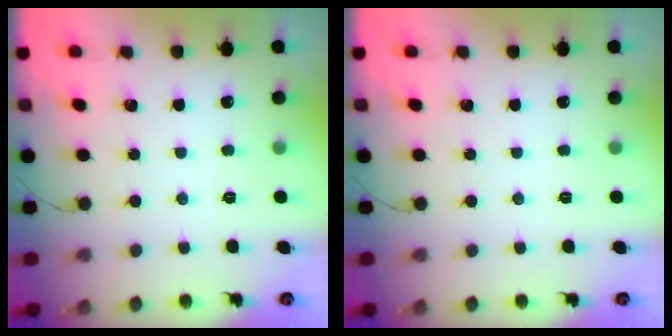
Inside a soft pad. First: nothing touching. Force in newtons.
{"total": 0.0}